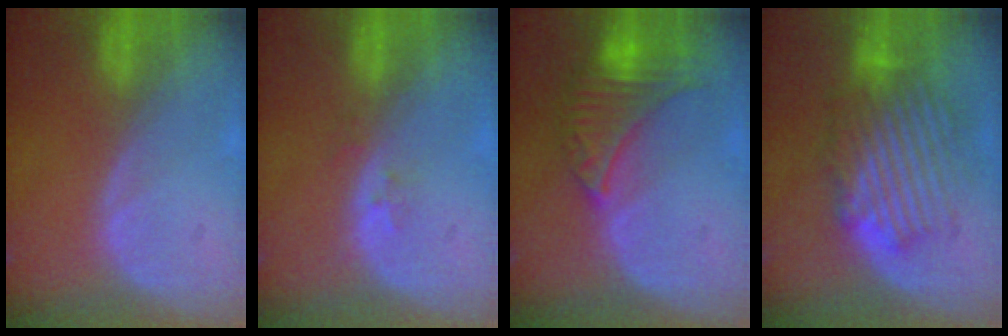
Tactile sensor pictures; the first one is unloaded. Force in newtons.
{"total": 1.6, "press": 1.2, "slide": 1.0}
{"total": 7.9, "press": 7.4, "slide": 2.8}
{"total": 8.7, "press": 8.5, "slide": 2.2}